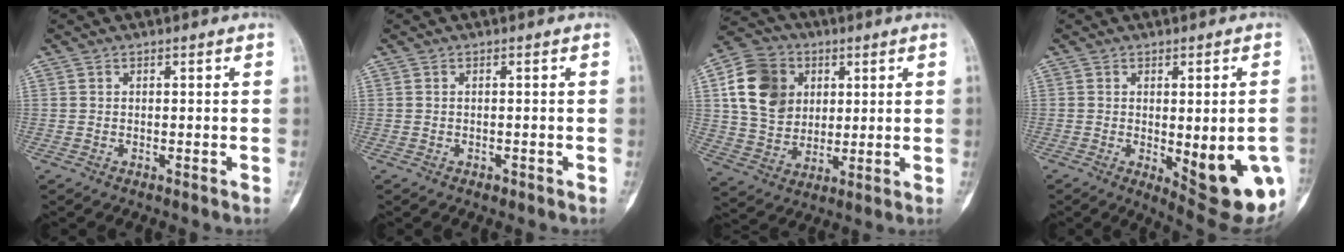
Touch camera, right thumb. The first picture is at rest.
{"total": 0.7, "force": [-0.4, 0.4, 0.3], "torque": [-0.003, 0.001, -0.005]}
{"total": 15.0, "force": [4.0, 12.1, 7.9], "torque": [-0.123, -0.001, 0.073]}
{"total": 15.8, "force": [-3.5, 5.2, 14.5], "torque": [-0.148, -0.010, -0.020]}